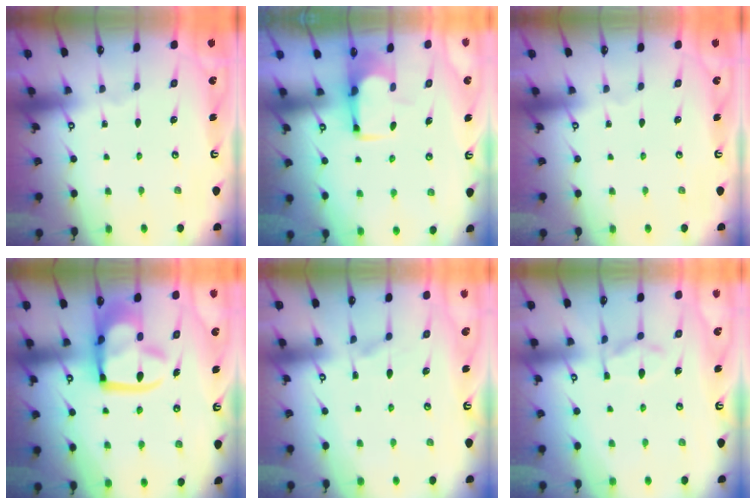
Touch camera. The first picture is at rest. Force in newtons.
{"total": 1.8, "press": 1.6, "slide": 0.8}
{"total": 0.0}
{"total": 17.7, "press": 17.6, "slide": 2.1}
{"total": 1.3, "press": 0.3, "slide": 1.3}
{"total": 3.2, "press": 3.0, "slide": 1.1}